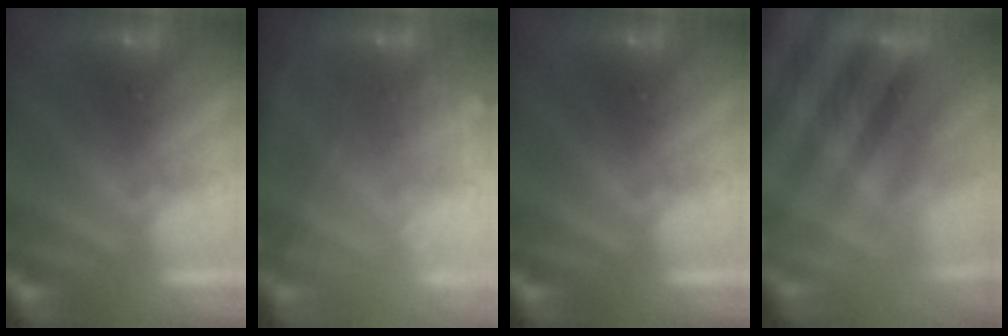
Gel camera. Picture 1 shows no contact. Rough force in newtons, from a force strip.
{"total": 7.4}
{"total": 0.0}
{"total": 8.9}